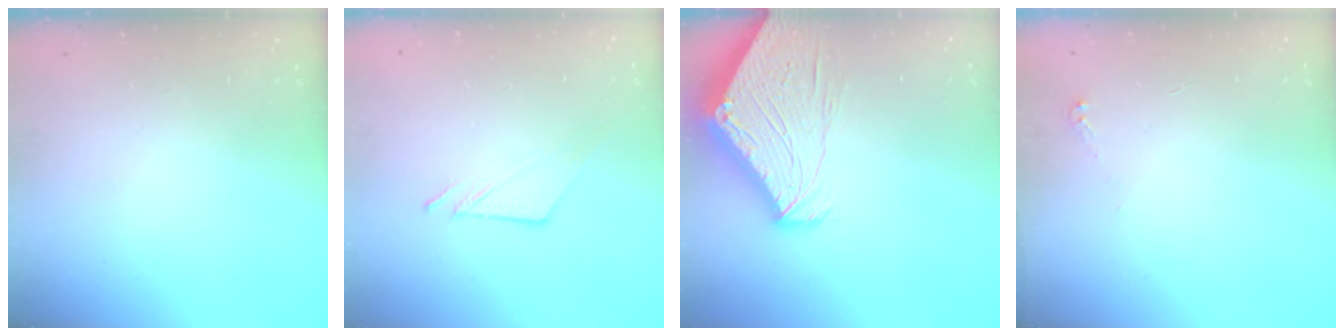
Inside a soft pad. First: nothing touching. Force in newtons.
{"total": 7.0, "press": 7.0, "slide": 0.1}
{"total": 6.7, "press": 6.7, "slide": 0.5}
{"total": 2.5, "press": 2.5, "slide": 0.3}